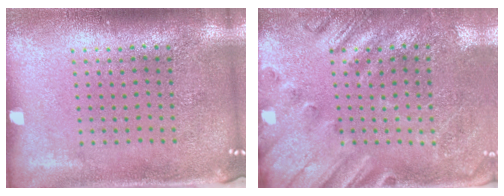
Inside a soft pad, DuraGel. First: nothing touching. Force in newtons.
{"total": 2.4, "press": 2.0, "slide": 1.4}